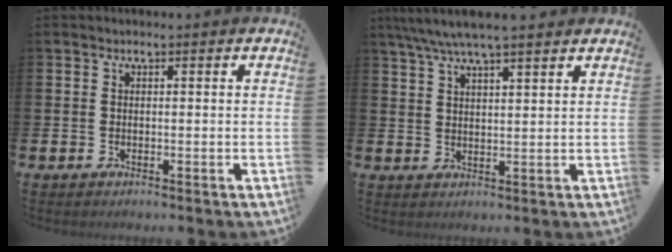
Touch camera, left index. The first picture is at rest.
{"total": 5.9, "force": [5.2, 0.6, 2.7], "torque": [-0.064, -0.012, 0.094]}